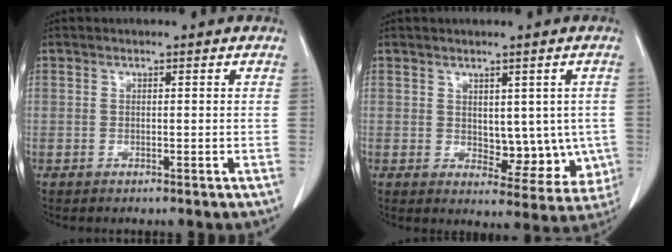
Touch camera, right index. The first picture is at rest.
{"total": 5.0, "force": [-0.3, 3.1, 3.9], "torque": [-0.027, -0.001, 0.005]}